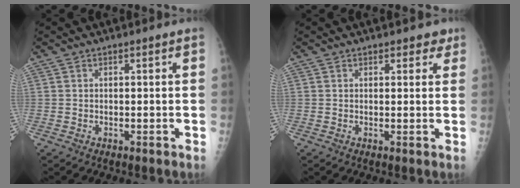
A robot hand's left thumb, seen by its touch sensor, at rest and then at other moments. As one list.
[{"total": 2.2, "force": [1.6, 1.5, 0.6], "torque": [0.023, -0.005, 0.012]}]